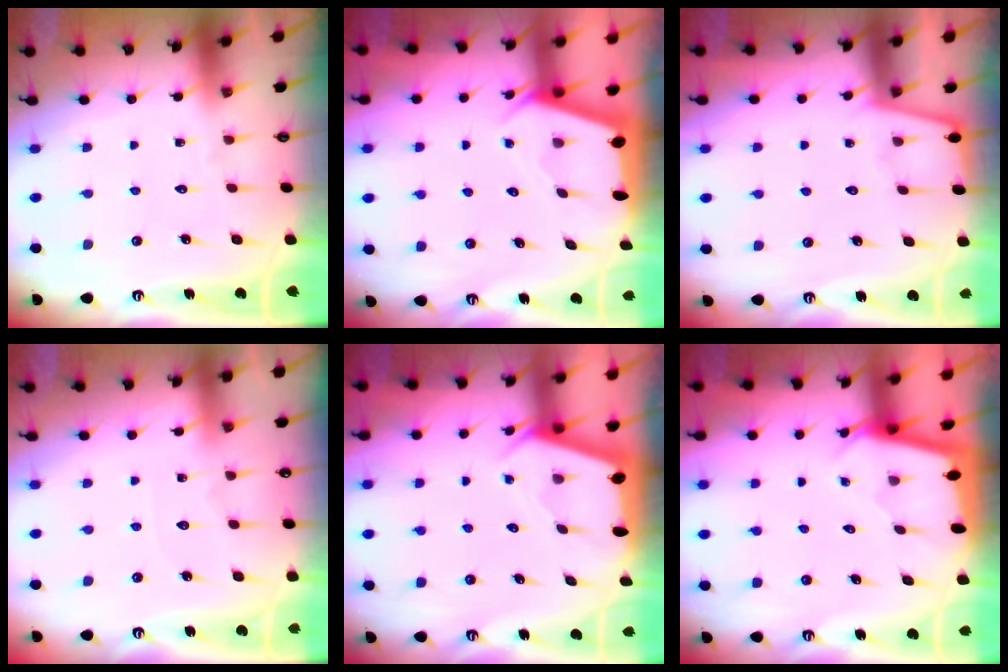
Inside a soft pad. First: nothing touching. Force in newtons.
{"total": 2.3, "press": 2.3, "slide": 0.3}
{"total": 2.1, "press": 2.0, "slide": 0.3}
{"total": 4.3, "press": 4.2, "slide": 0.5}
{"total": 2.5, "press": 2.5, "slide": 0.3}
{"total": 2.0, "press": 2.0, "slide": 0.1}